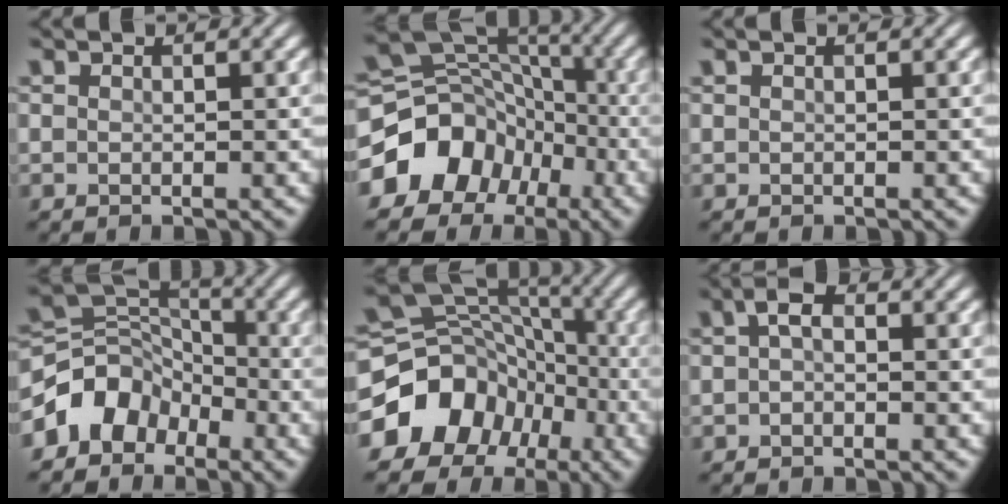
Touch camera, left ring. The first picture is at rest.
{"total": 8.9, "force": [-3.9, 7.3, 3.2], "torque": [-0.055, 0.018, -0.086]}
{"total": 0.0}
{"total": 5.5, "force": [-3.2, 4.1, 1.9], "torque": [-0.018, 0.009, -0.071]}
{"total": 10.4, "force": [-4.4, 8.6, 3.9], "torque": [-0.078, 0.014, -0.094]}
{"total": 1.7, "force": [0.1, 0.9, 1.4], "torque": [-0.027, 0.006, -0.004]}